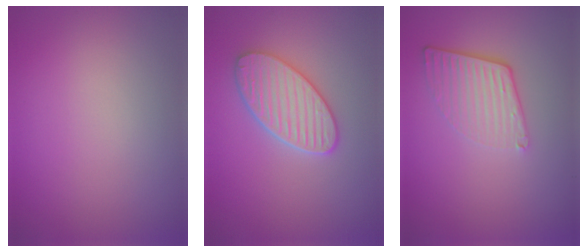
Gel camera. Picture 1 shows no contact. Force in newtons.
{"total": 4.7, "press": 4.2, "slide": 2.1}
{"total": 4.2, "press": 2.7, "slide": 3.2}